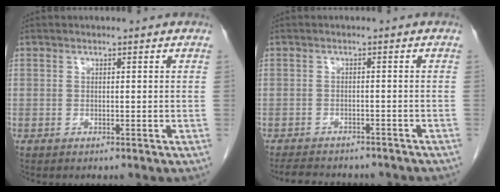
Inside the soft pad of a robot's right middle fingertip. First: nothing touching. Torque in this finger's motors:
{"motor_torque": [0.07, -0.06, 0.02, 0.01]}